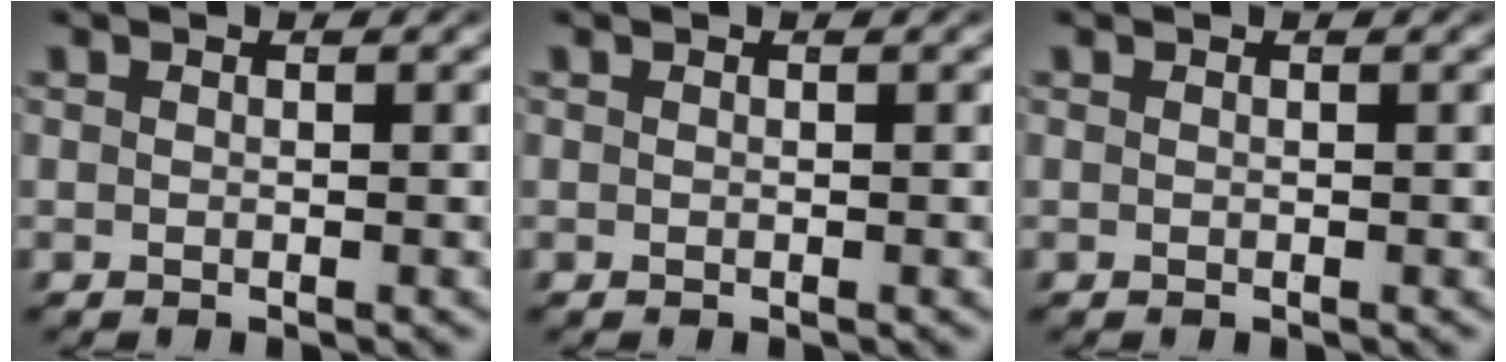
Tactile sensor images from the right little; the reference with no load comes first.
{"total": 0.0}
{"total": 0.0}